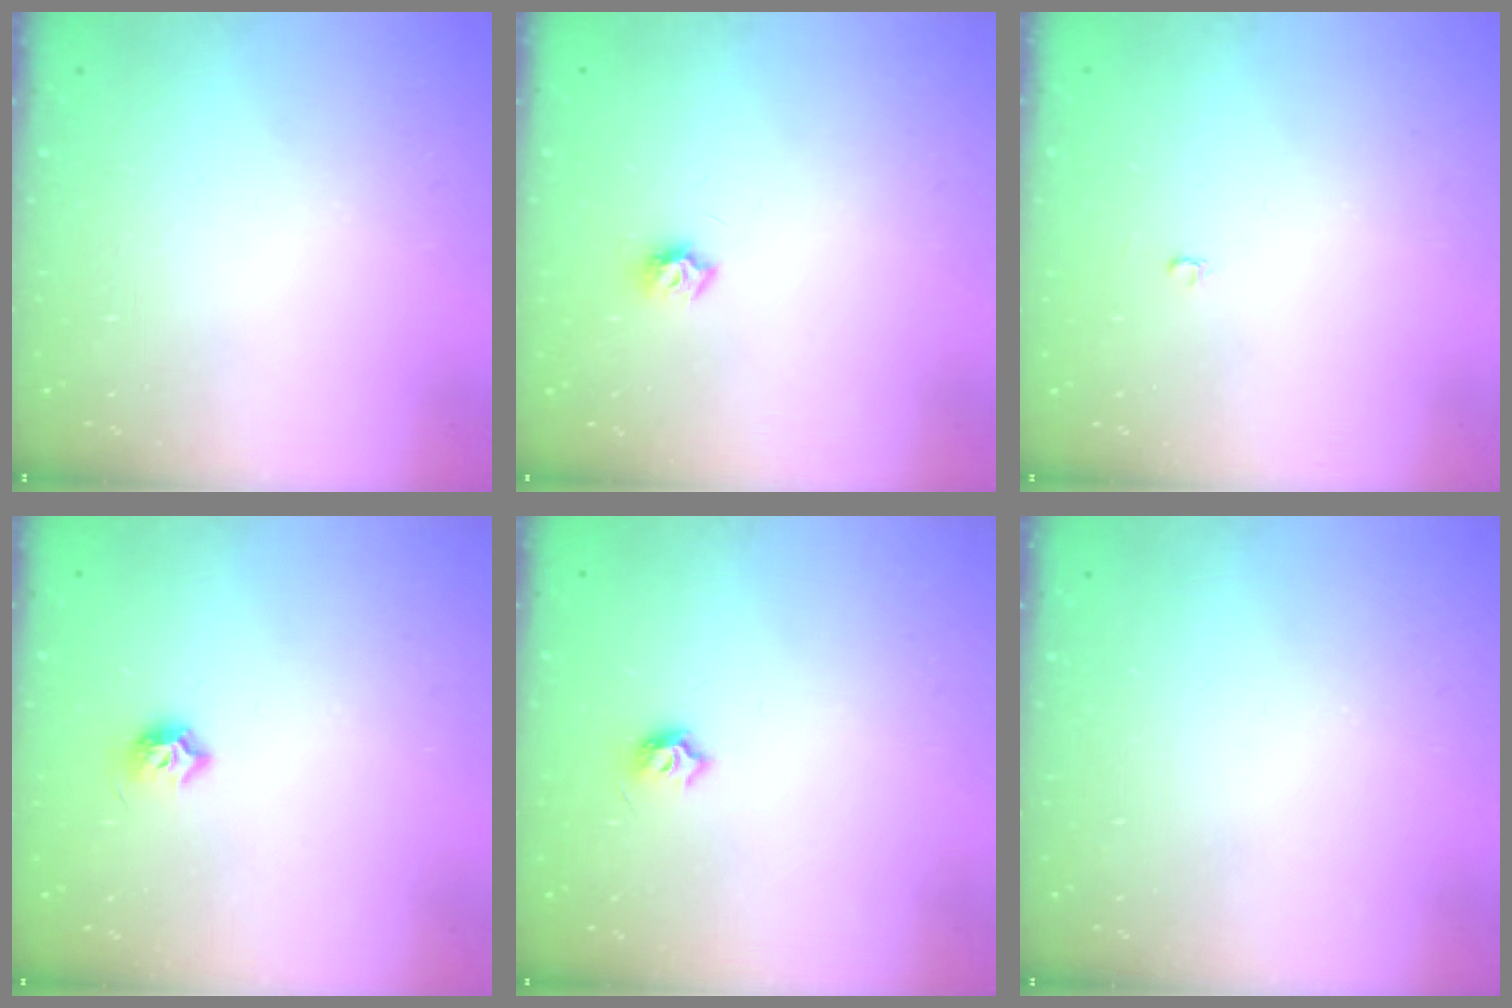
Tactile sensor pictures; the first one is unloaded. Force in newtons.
{"total": 4.6, "press": 4.6, "slide": 0.5}
{"total": 2.1, "press": 2.1, "slide": 0.2}
{"total": 5.9, "press": 5.8, "slide": 0.9}
{"total": 4.5, "press": 4.3, "slide": 1.0}
{"total": 0.0}